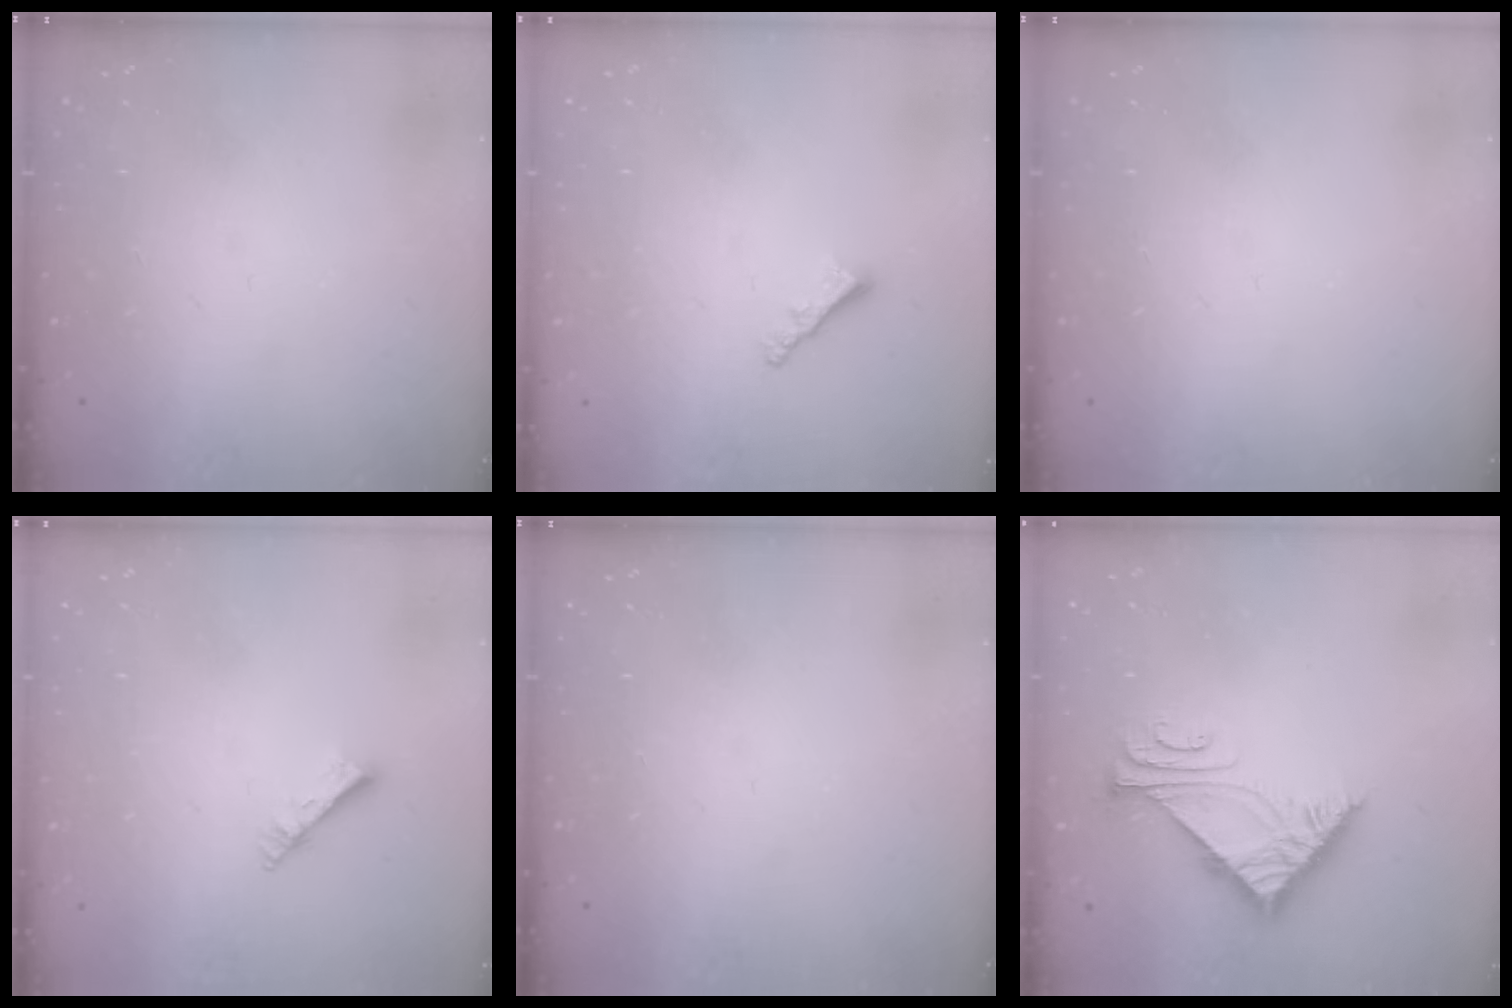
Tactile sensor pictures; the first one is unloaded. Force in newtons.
{"total": 1.9, "press": 1.9, "slide": 0.5}
{"total": 0.0}
{"total": 3.0, "press": 3.0, "slide": 0.3}
{"total": 0.0}
{"total": 7.4, "press": 7.4, "slide": 0.3}